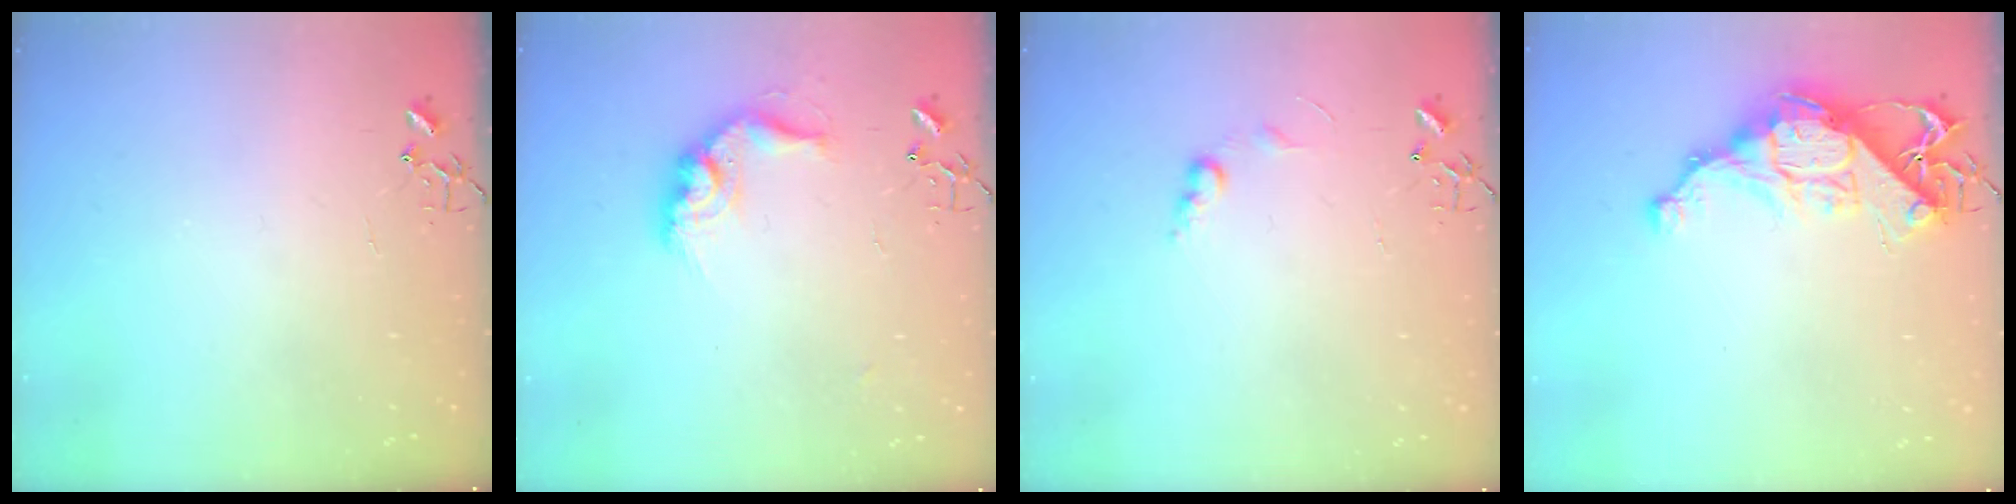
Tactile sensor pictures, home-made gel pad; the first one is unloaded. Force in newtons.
{"total": 13.4, "press": 13.4, "slide": 0.7}
{"total": 7.3, "press": 7.3, "slide": 0.6}
{"total": 14.0, "press": 13.9, "slide": 1.2}